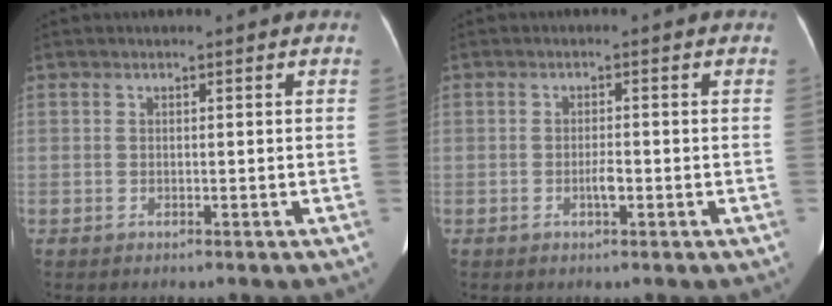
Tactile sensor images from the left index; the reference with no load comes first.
{"total": 1.7, "force": [-0.8, 0.3, 1.5], "torque": [-0.029, -0.001, -0.012]}